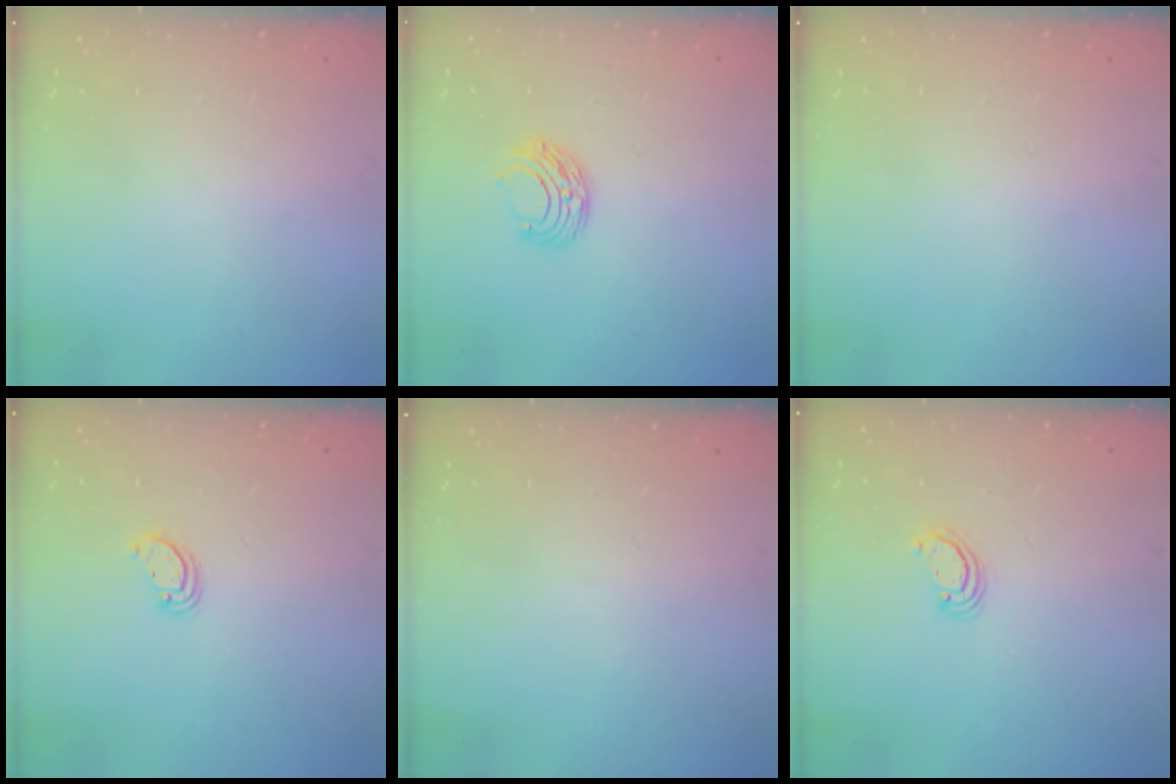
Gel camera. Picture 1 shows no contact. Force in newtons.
{"total": 7.6, "press": 7.5, "slide": 0.6}
{"total": 0.0}
{"total": 3.3, "press": 3.3, "slide": 0.3}
{"total": 0.0}
{"total": 2.3, "press": 2.3, "slide": 0.3}